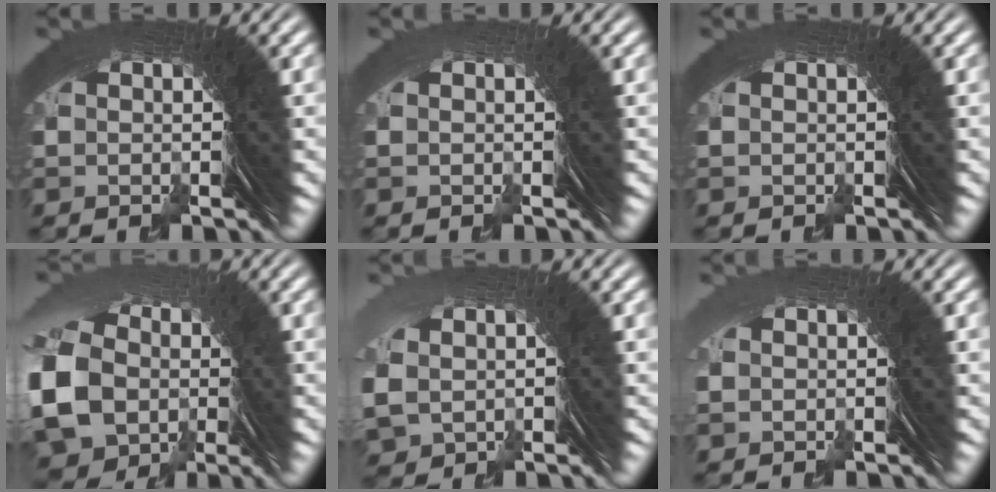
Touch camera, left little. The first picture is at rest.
{"total": 1.2, "force": [-0.6, -0.7, -0.8], "torque": [0.018, 0.004, -0.009]}
{"total": 0.0}
{"total": 10.8, "force": [-3.3, 9.2, 4.6], "torque": [-0.139, -0.057, -0.033]}
{"total": 1.9, "force": [-1.2, 1.4, -0.3], "torque": [-0.009, -0.018, -0.007]}
{"total": 1.7, "force": [-0.7, -0.9, -1.3], "torque": [0.025, 0.001, -0.007]}